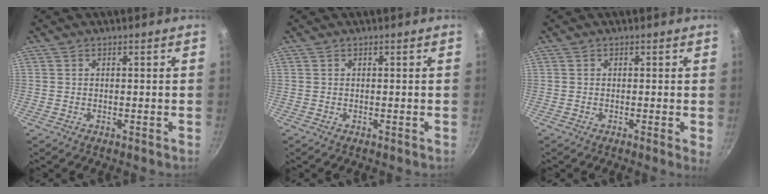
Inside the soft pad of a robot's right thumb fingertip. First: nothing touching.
{"total": 0.0}
{"total": 1.3, "force": [-0.1, 0.0, 1.3], "torque": [-0.018, -0.006, -0.005]}